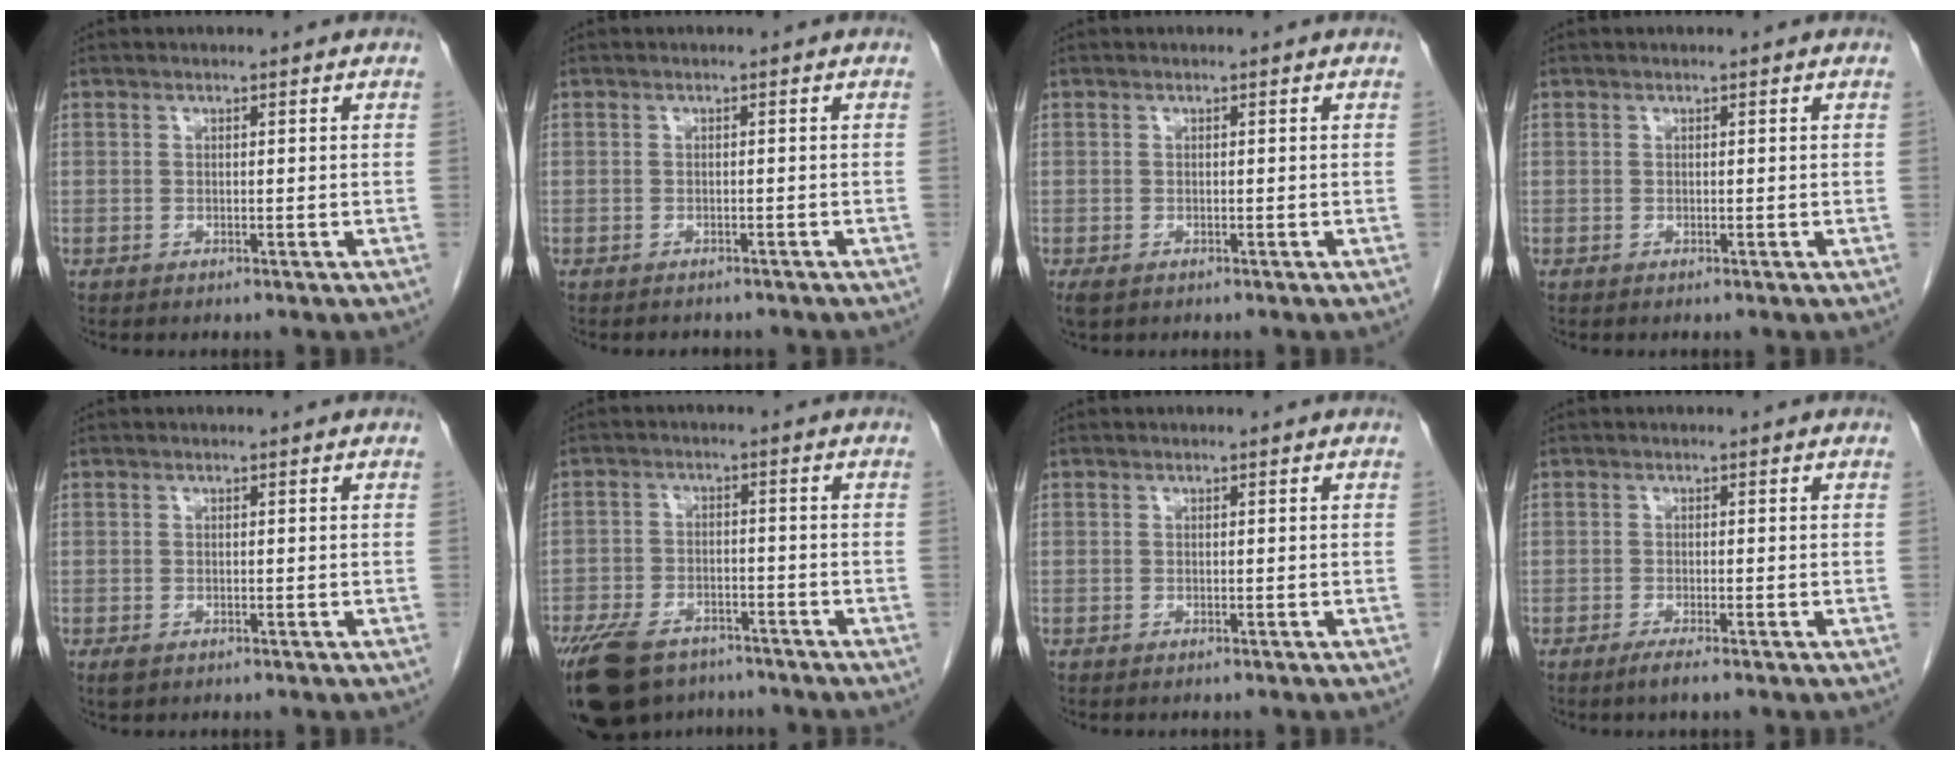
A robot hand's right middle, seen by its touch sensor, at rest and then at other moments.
{"total": 3.3, "force": [-2.9, 1.3, 0.8], "torque": [-0.010, -0.001, -0.031]}
{"total": 2.0, "force": [-1.1, 1.1, 1.2], "torque": [-0.028, -0.005, -0.013]}
{"total": 0.0}
{"total": 1.1, "force": [-0.5, 0.7, 0.7], "torque": [-0.014, -0.001, -0.003]}
{"total": 12.9, "force": [-9.6, 6.5, 5.8], "torque": [-0.126, -0.006, -0.148]}
{"total": 0.0}
{"total": 1.8, "force": [-1.3, -0.1, 1.3], "torque": [-0.027, -0.005, -0.027]}